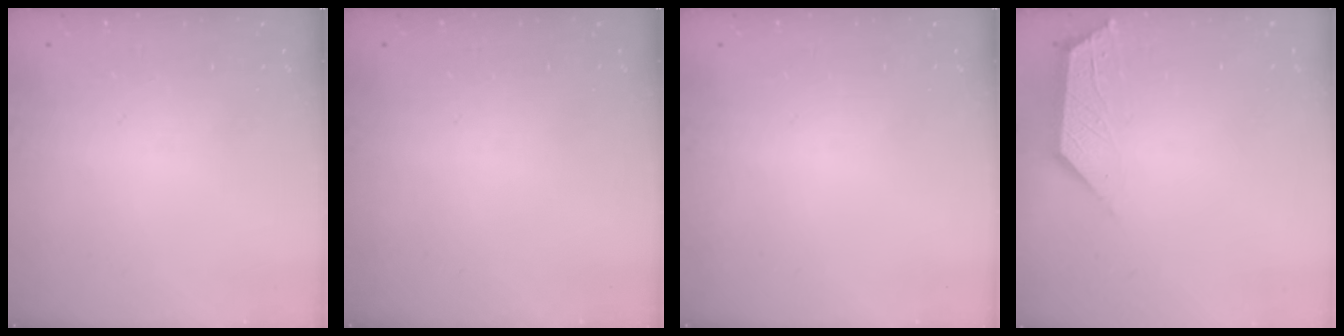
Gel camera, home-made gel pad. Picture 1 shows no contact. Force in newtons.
{"total": 0.0}
{"total": 0.0}
{"total": 2.8, "press": 2.8, "slide": 0.5}